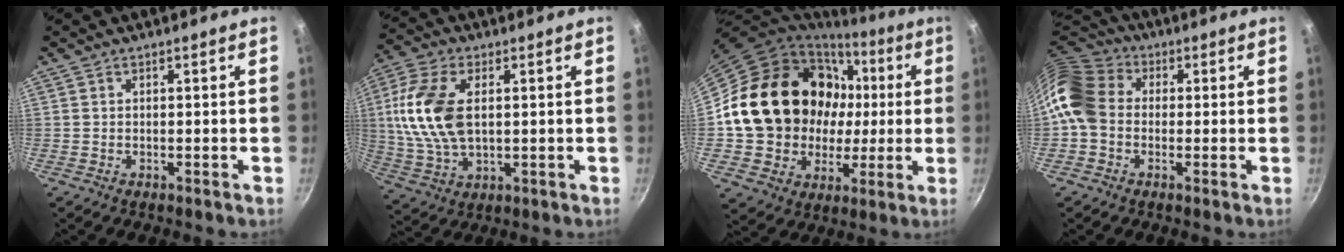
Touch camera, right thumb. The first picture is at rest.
{"total": 14.7, "force": [2.2, 8.4, 11.9], "torque": [-0.236, 0.000, 0.041]}
{"total": 23.1, "force": [3.0, 19.1, 12.6], "torque": [-0.190, 0.034, 0.071]}
{"total": 11.3, "force": [-0.3, 9.2, 6.6], "torque": [-0.109, 0.022, -0.029]}